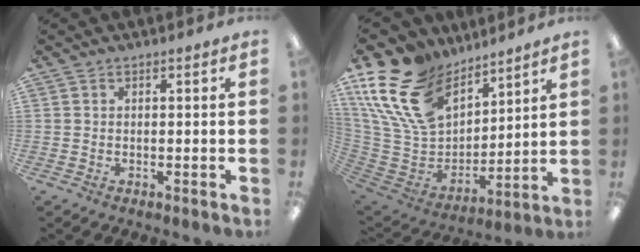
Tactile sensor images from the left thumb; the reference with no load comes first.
{"total": 22.3, "force": [12.9, 13.9, 11.7], "torque": [-0.269, -0.062, 0.242]}